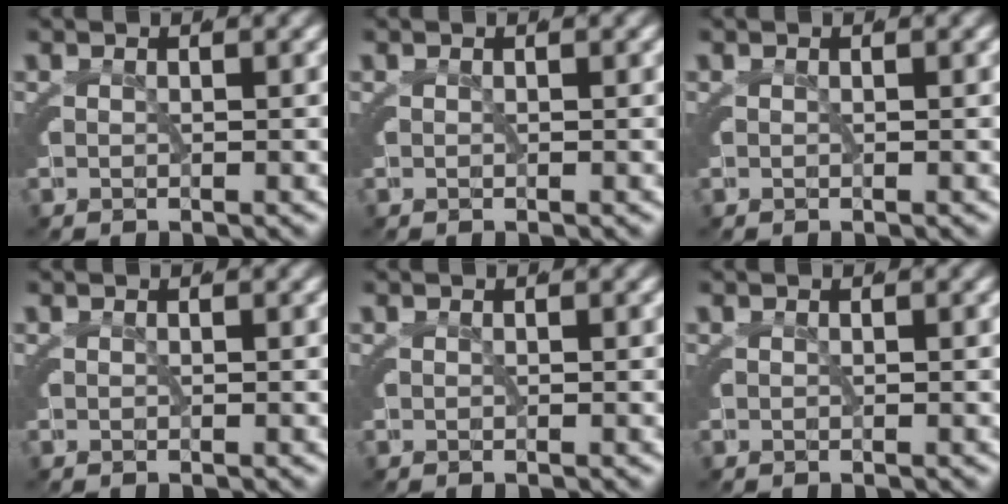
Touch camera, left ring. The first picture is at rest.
{"total": 0.0}
{"total": 0.0}
{"total": 0.0}
{"total": 0.0}
{"total": 0.0}